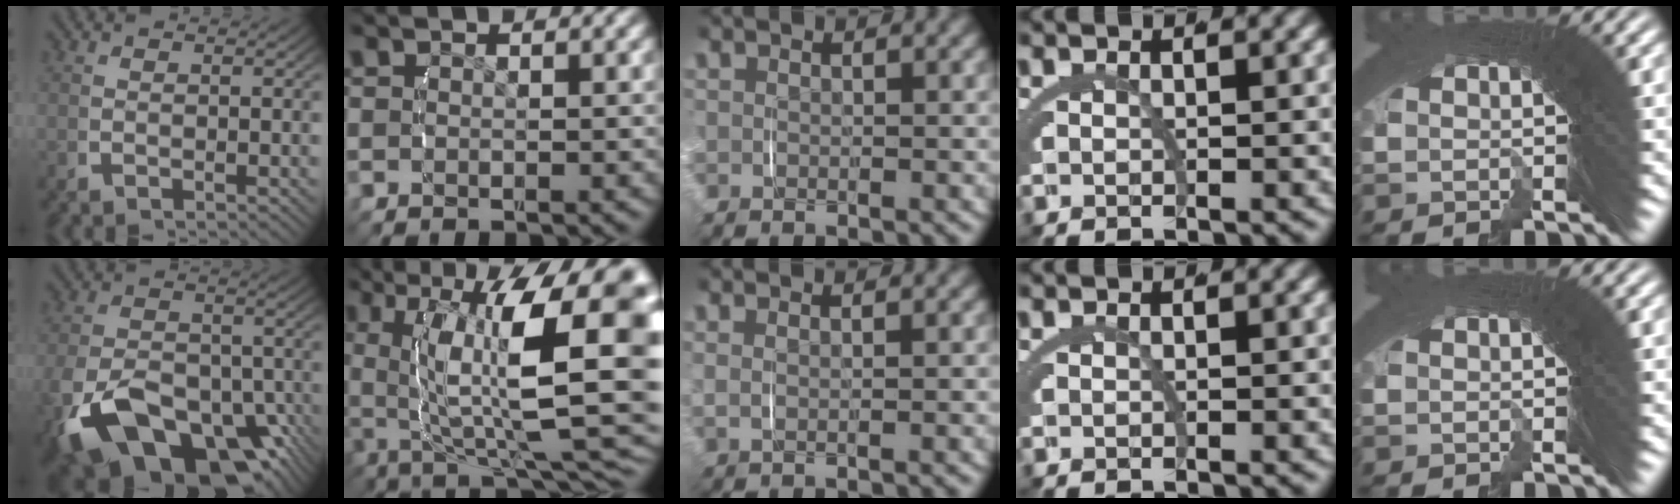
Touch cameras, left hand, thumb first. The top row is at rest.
{"thumb": {"total": 14.2, "force": [-6.4, 8.3, 9.5], "torque": [-0.179, -0.060, -0.083]}, "index": {"total": 13.9, "force": [-1.5, 5.8, 12.6], "torque": [-0.169, -0.021, -0.006]}, "middle": {"total": 1.2, "force": [0.6, 0.2, 1.0], "torque": [-0.024, 0.000, 0.013]}}